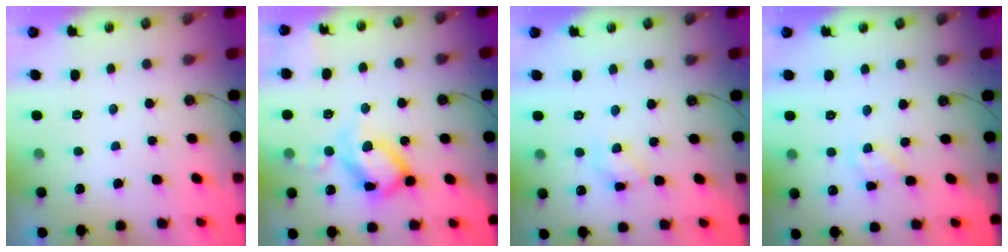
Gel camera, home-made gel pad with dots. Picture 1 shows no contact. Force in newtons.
{"total": 15.2, "press": 15.2, "slide": 1.3}
{"total": 8.5, "press": 8.5, "slide": 0.2}
{"total": 2.7, "press": 2.6, "slide": 0.4}